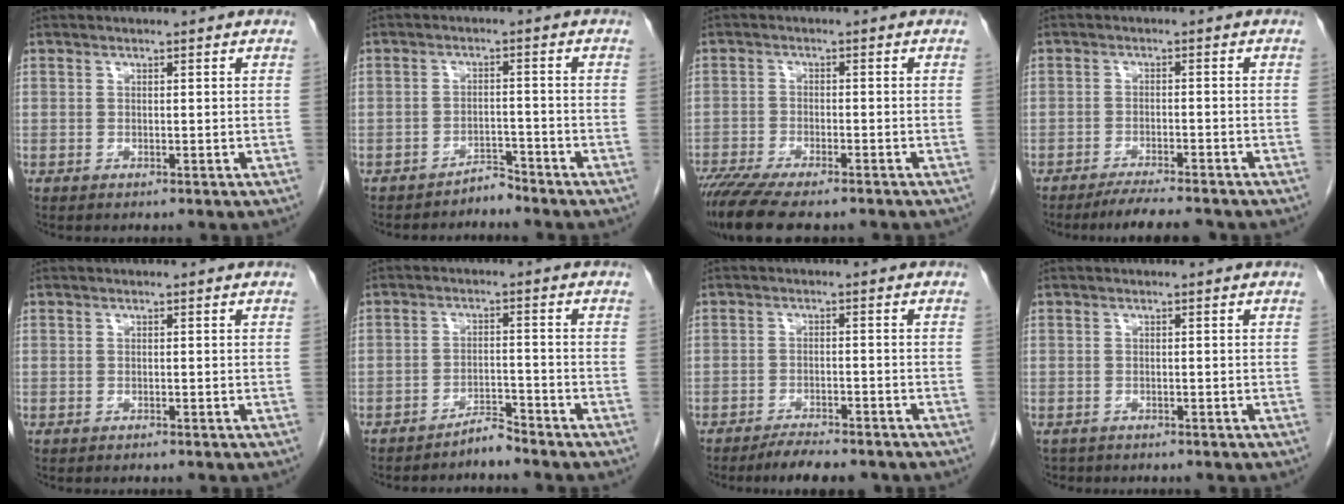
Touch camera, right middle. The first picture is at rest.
{"total": 2.4, "force": [-2.4, 0.3, 0.0], "torque": [0.008, -0.004, -0.039]}
{"total": 11.9, "force": [-9.7, 2.5, 6.4], "torque": [-0.104, -0.015, -0.152]}
{"total": 6.8, "force": [-6.1, 0.2, 3.0], "torque": [-0.045, -0.018, -0.097]}
{"total": 0.0}
{"total": 2.9, "force": [-2.8, 0.0, 0.6], "torque": [-0.004, -0.008, -0.051]}
{"total": 6.2, "force": [-5.2, 1.6, 2.9], "torque": [-0.044, -0.007, -0.079]}
{"total": 2.0, "force": [-1.7, 1.0, 0.1], "torque": [-0.006, -0.001, -0.026]}